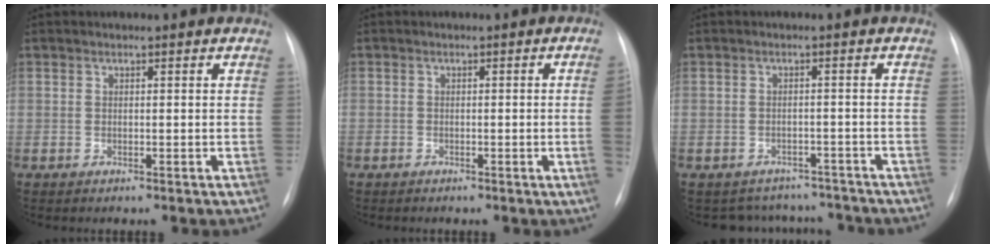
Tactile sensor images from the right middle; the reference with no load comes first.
{"total": 2.0, "force": [-0.5, -0.5, 1.9], "torque": [-0.029, 0.000, -0.009]}
{"total": 7.3, "force": [-6.6, 3.0, -0.4], "torque": [0.012, 0.025, -0.076]}